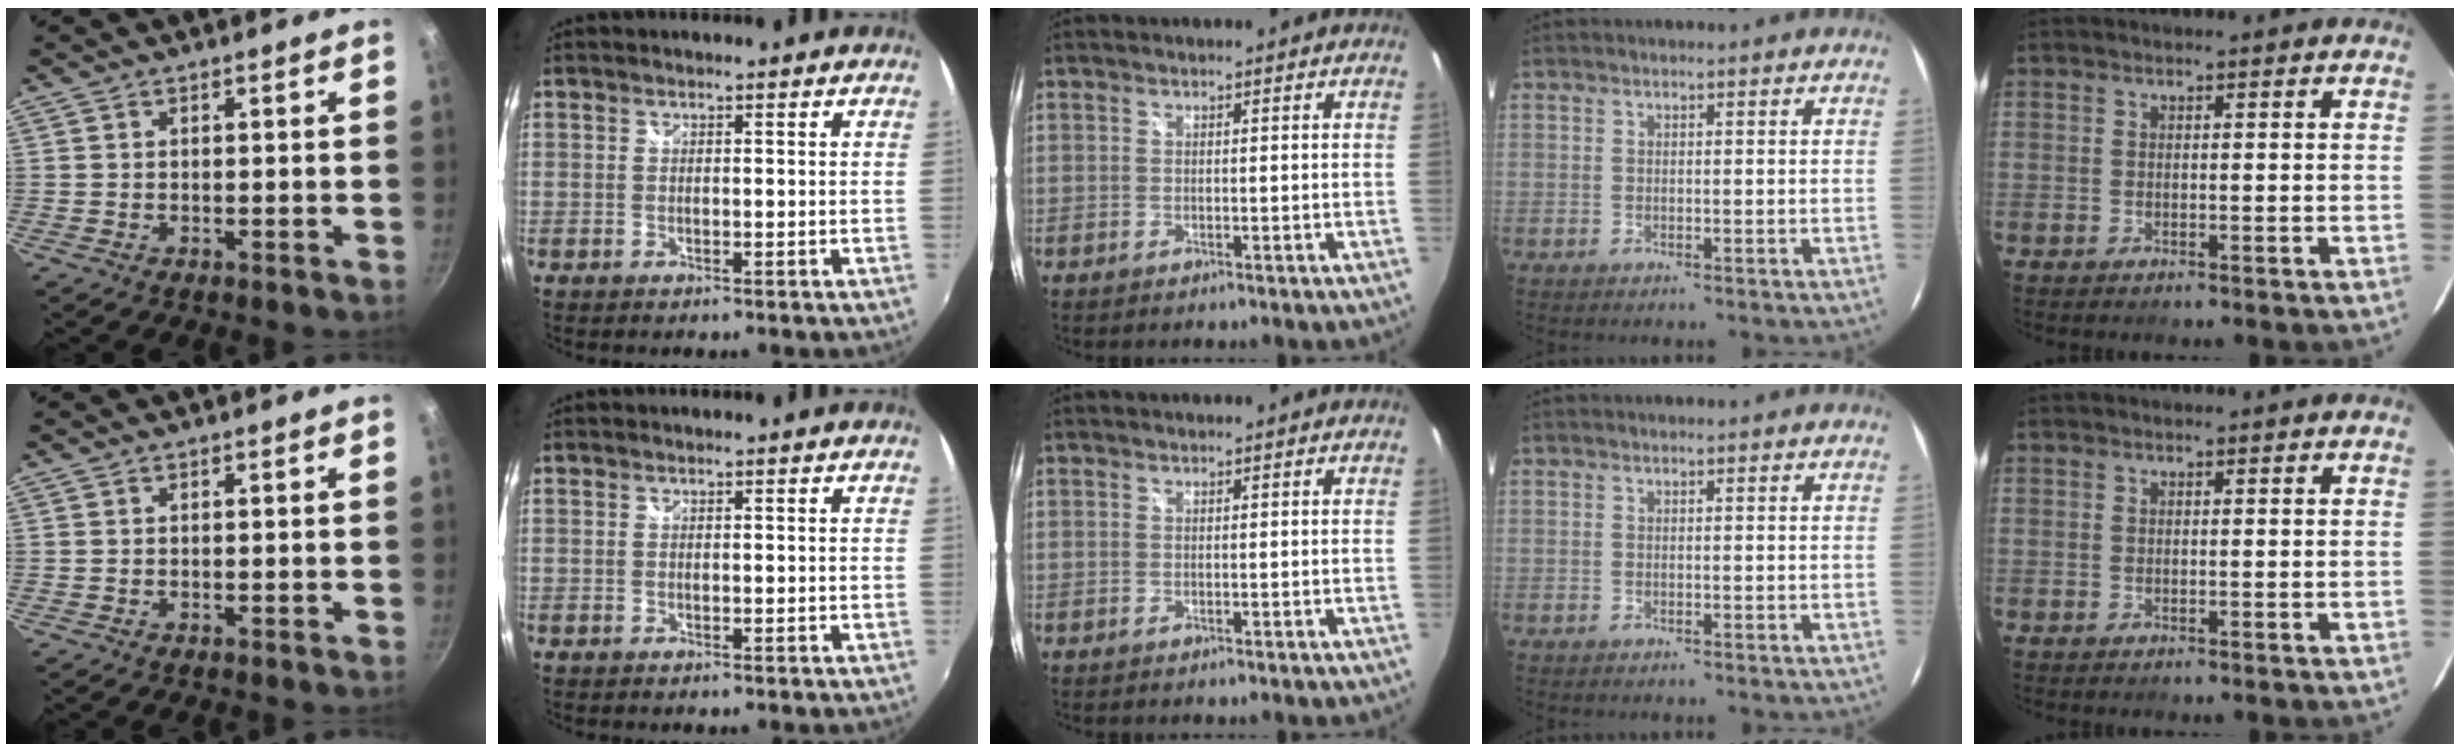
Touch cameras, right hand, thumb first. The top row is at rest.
{}